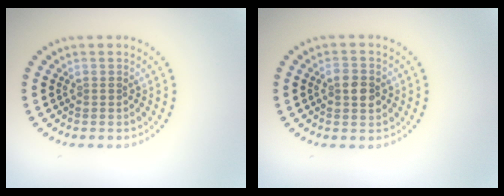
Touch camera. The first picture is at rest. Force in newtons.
{"total": 2.6, "press": 2.6, "slide": 0.2}